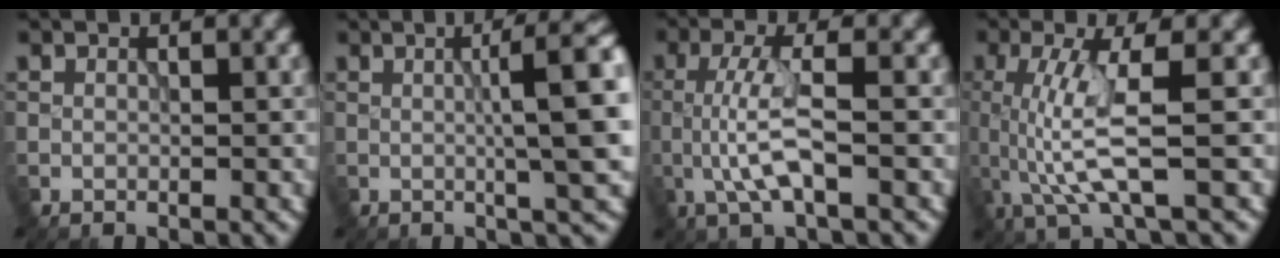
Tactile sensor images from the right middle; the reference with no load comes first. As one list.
[{"total": 9.1, "force": [1.0, 2.2, 8.7], "torque": [-0.088, 0.019, 0.014]}, {"total": 4.4, "force": [-0.9, 1.0, 4.2], "torque": [-0.086, 0.003, -0.021]}, {"total": 5.4, "force": [-0.3, 0.8, 5.4], "torque": [-0.117, -0.002, -0.001]}]